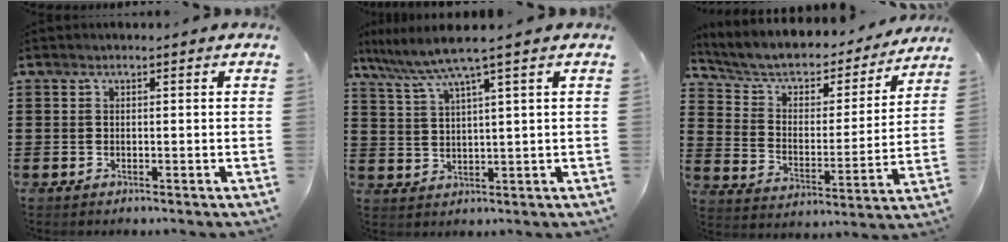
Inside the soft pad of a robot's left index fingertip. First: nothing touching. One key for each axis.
{"total": 4.9, "fx": 3.2, "fy": -0.4, "fz": 3.7, "tx": -0.086, "ty": -0.015, "tz": 0.049}
{"total": 5.0, "fx": 3.7, "fy": 2.8, "fz": 1.9, "tx": -0.064, "ty": -0.026, "tz": 0.056}